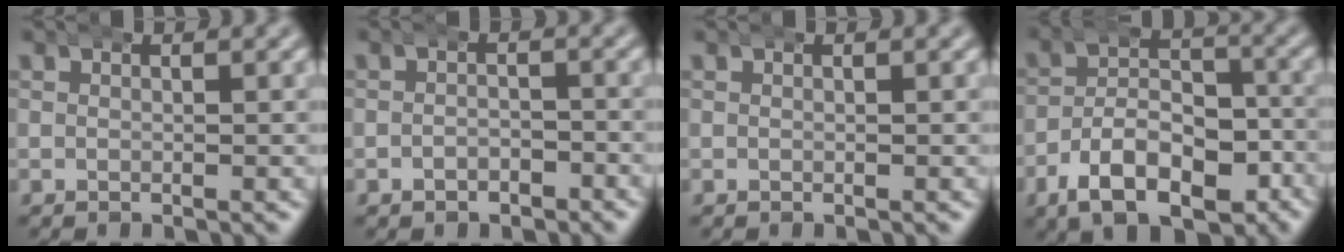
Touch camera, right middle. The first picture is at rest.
{"total": 1.8, "force": [-1.4, 1.1, 0.3], "torque": [0.004, -0.001, -0.027]}
{"total": 0.0}
{"total": 9.7, "force": [-6.3, 5.4, 5.0], "torque": [-0.063, -0.013, -0.104]}